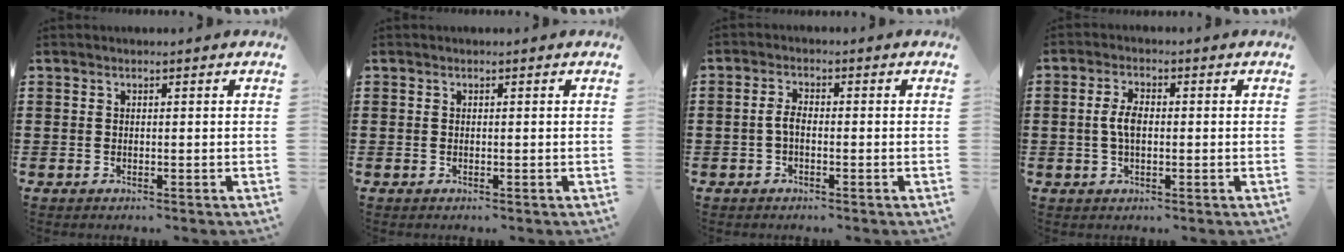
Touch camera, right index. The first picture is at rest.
{"total": 0.0}
{"total": 2.5, "force": [-0.7, 1.1, 2.1], "torque": [-0.056, -0.002, -0.018]}
{"total": 4.1, "force": [0.0, 1.9, 3.6], "torque": [-0.084, 0.001, -0.007]}